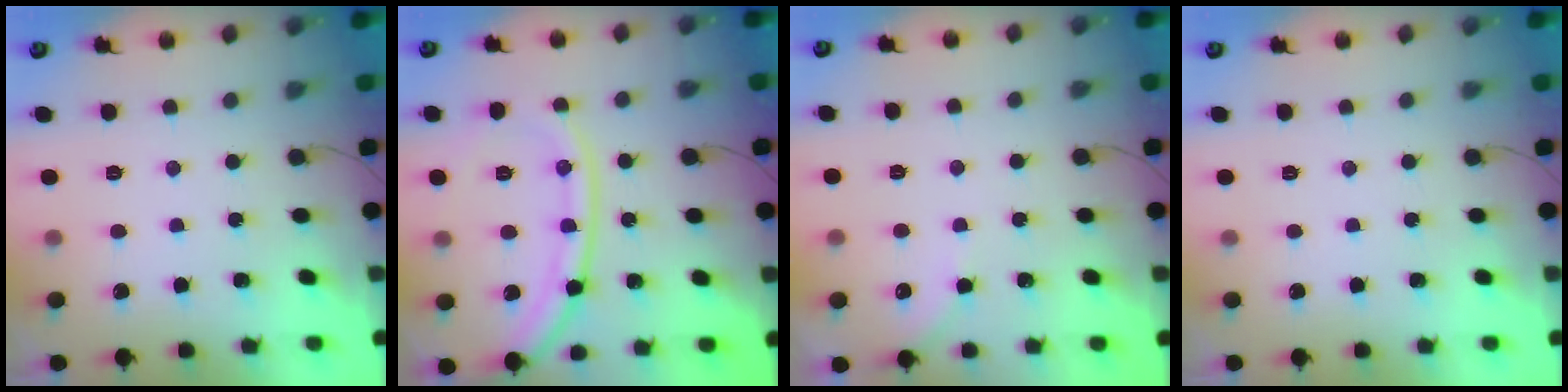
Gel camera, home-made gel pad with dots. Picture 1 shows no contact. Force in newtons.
{"total": 15.2, "press": 15.1, "slide": 1.9}
{"total": 2.4, "press": 2.4, "slide": 0.4}
{"total": 0.0}